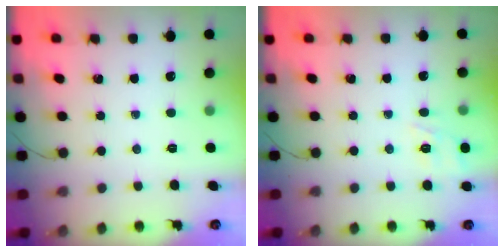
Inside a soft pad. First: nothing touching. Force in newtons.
{"total": 7.8, "press": 7.7, "slide": 1.6}